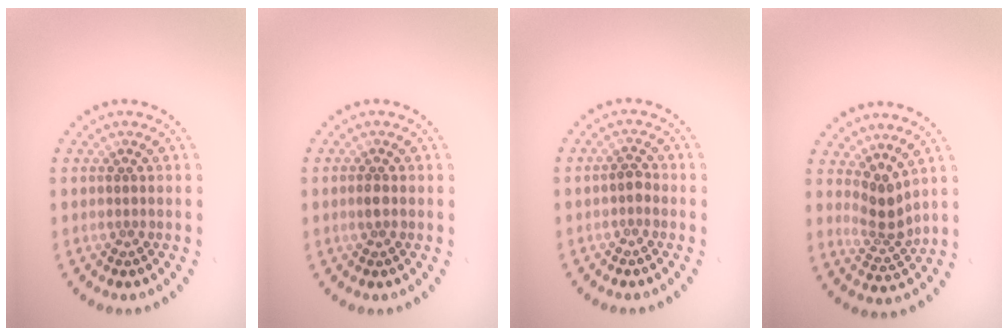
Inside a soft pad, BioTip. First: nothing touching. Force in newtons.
{"total": 0.8, "press": 0.8, "slide": 0.1}
{"total": 0.9, "press": 0.8, "slide": 0.3}
{"total": 2.6, "press": 1.8, "slide": 1.9}